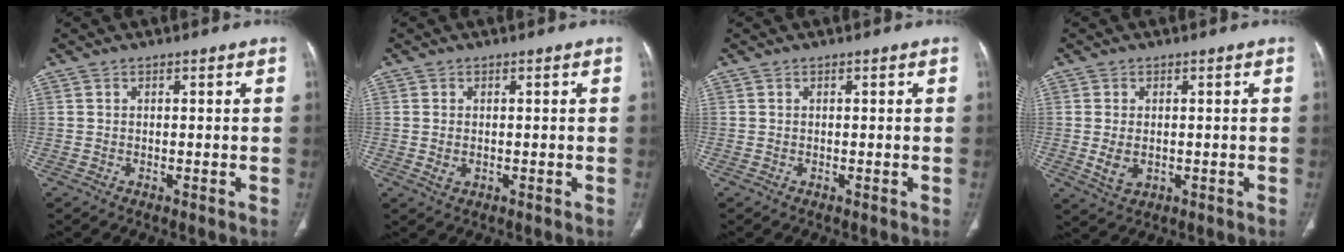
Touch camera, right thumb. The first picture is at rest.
{"total": 1.8, "force": [-0.2, 1.2, 1.4], "torque": [-0.030, -0.002, -0.001]}
{"total": 0.0}
{"total": 3.9, "force": [-0.4, 2.6, 2.9], "torque": [-0.057, -0.008, 0.002]}